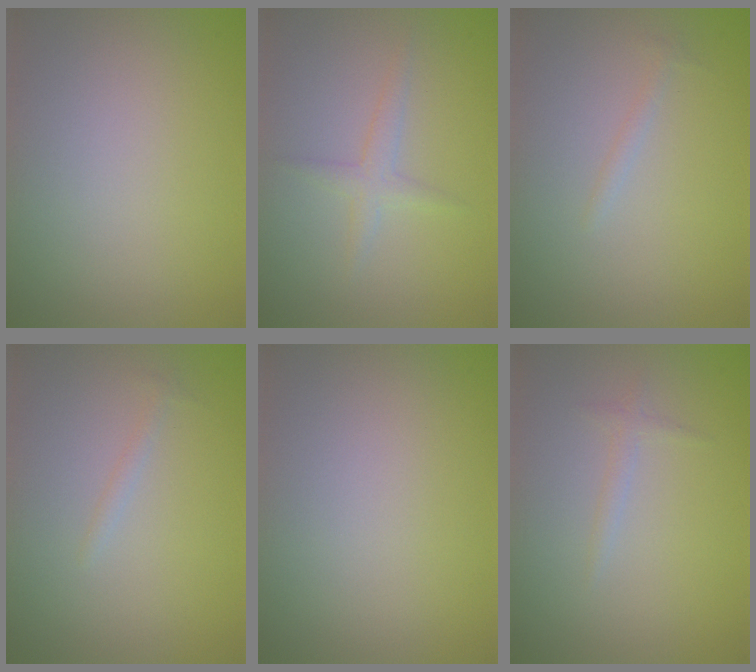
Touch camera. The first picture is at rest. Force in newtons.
{"total": 1.6, "press": 1.6, "slide": 0.0}
{"total": 0.6, "press": 0.6, "slide": 0.0}
{"total": 0.6, "press": 0.6, "slide": 0.0}
{"total": 0.0}
{"total": 0.9, "press": 0.9, "slide": 0.0}